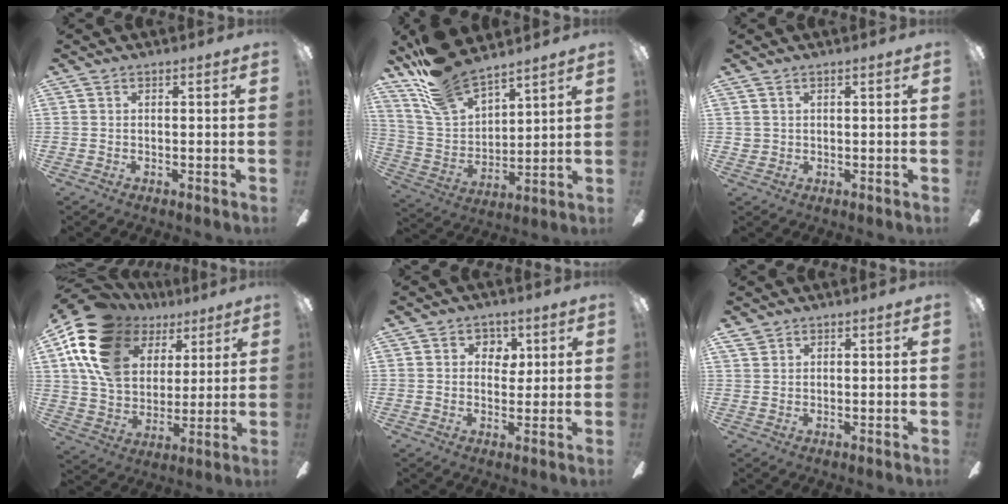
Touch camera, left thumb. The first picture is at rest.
{"total": 14.3, "force": [12.5, 4.6, 5.3], "torque": [-0.134, -0.076, 0.234]}
{"total": 1.4, "force": [0.9, 1.2, 0.1], "torque": [-0.004, 0.002, 0.016]}
{"total": 19.6, "force": [9.5, 13.5, 10.5], "torque": [-0.223, -0.039, 0.177]}
{"total": 4.2, "force": [1.6, 3.5, 1.6], "torque": [-0.010, 0.000, 0.022]}
{"total": 2.4, "force": [1.8, 1.5, 0.6], "torque": [-0.014, 0.000, 0.035]}